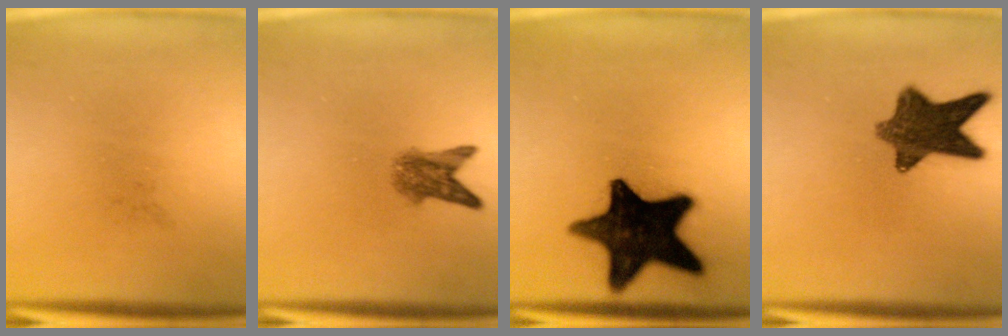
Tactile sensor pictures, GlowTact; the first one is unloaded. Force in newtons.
{"total": 3.9}
{"total": 18.4}
{"total": 10.2}